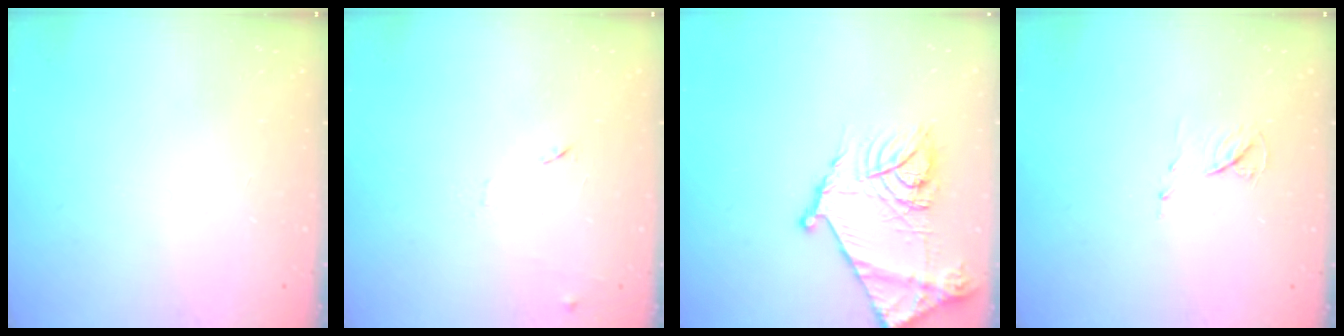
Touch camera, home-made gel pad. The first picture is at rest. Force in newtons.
{"total": 9.2, "press": 9.1, "slide": 0.7}
{"total": 18.6, "press": 18.5, "slide": 1.9}
{"total": 5.8, "press": 5.8, "slide": 0.5}